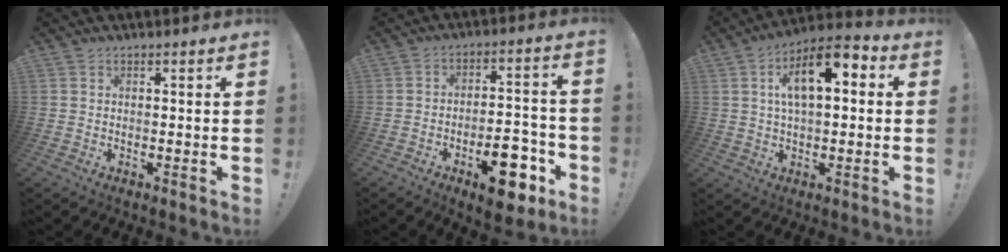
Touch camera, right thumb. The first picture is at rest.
{"total": 14.1, "force": [-7.4, 6.7, 9.9], "torque": [-0.118, 0.063, -0.109]}
{"total": 13.0, "force": [3.6, 5.8, 11.1], "torque": [-0.172, -0.002, 0.060]}